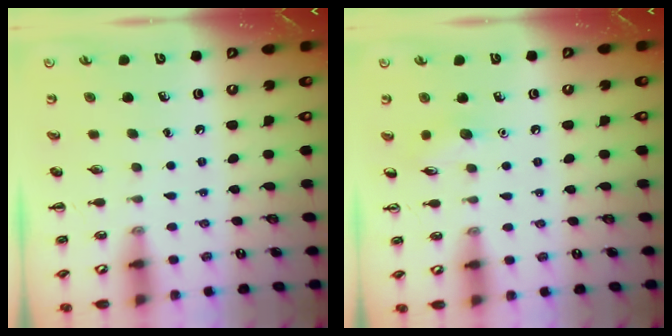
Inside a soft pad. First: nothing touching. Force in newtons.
{"total": 5.7, "press": 5.5, "slide": 1.5}